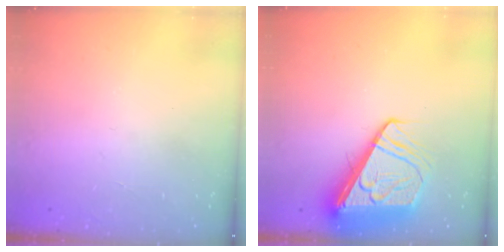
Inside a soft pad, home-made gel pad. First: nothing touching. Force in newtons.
{"total": 10.6, "press": 10.5, "slide": 1.2}